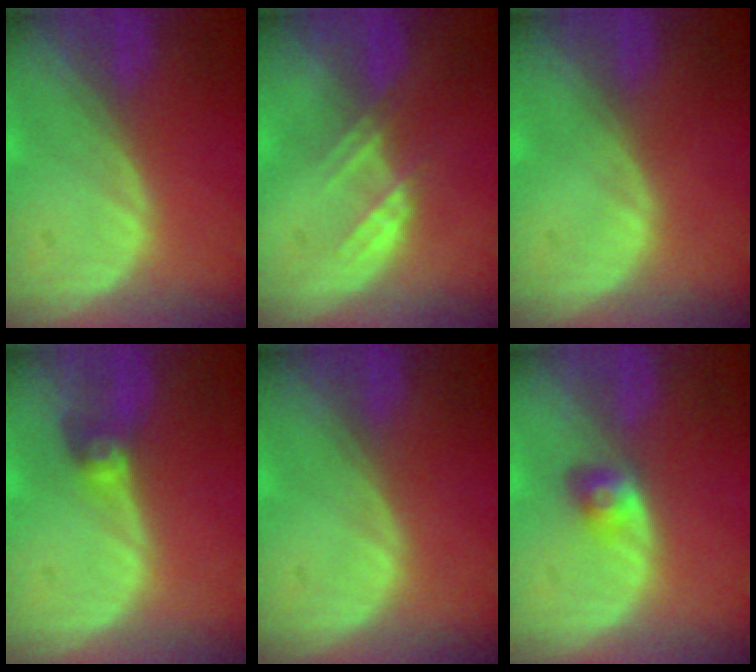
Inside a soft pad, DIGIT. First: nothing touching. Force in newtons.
{"total": 3.0, "press": 2.9, "slide": 0.7}
{"total": 0.0}
{"total": 2.7, "press": 2.7, "slide": 0.3}
{"total": 0.0}
{"total": 2.9, "press": 2.4, "slide": 1.5}